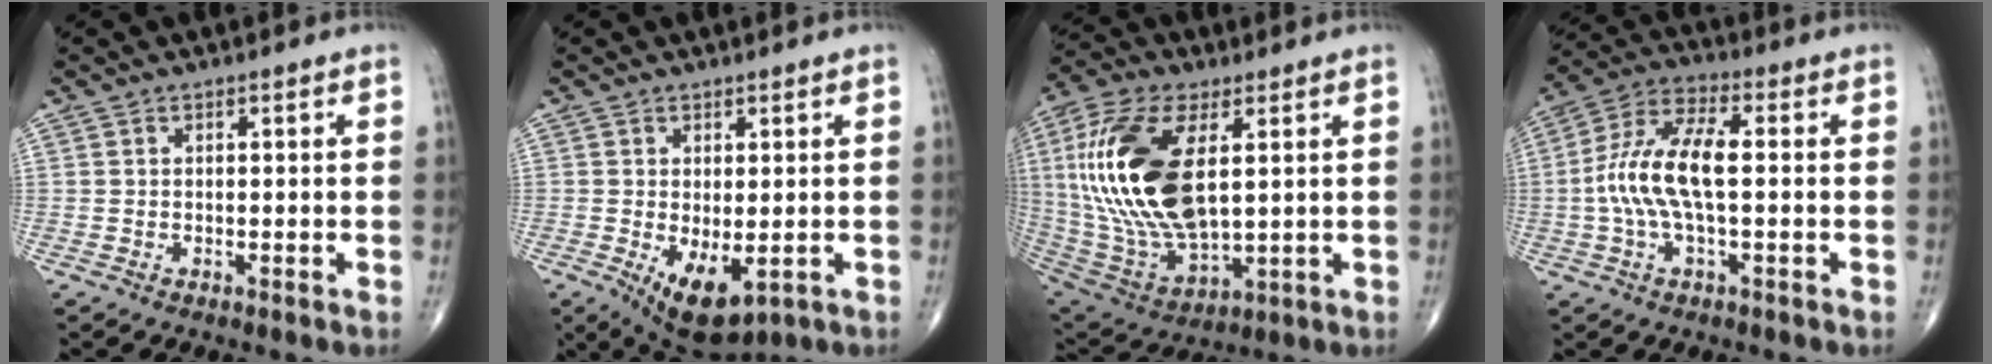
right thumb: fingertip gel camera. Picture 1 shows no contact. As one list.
[{"total": 8.2, "force": [-2.0, 4.0, 6.9], "torque": [-0.104, -0.016, -0.014]}, {"total": 24.0, "force": [4.2, 11.7, 20.6], "torque": [-0.434, -0.021, 0.082]}, {"total": 12.5, "force": [-0.5, 4.9, 11.6], "torque": [-0.250, 0.031, -0.014]}]